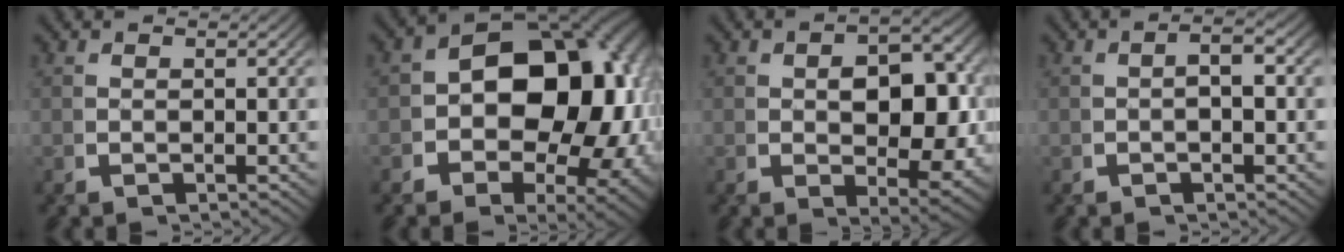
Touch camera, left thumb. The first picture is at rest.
{"total": 18.0, "force": [-0.4, 12.4, 13.0], "torque": [-0.197, -0.034, -0.001]}
{"total": 7.8, "force": [-0.5, 4.9, 6.1], "torque": [-0.109, -0.040, 0.012]}
{"total": 2.1, "force": [-0.6, 1.2, 1.7], "torque": [-0.023, 0.005, -0.013]}